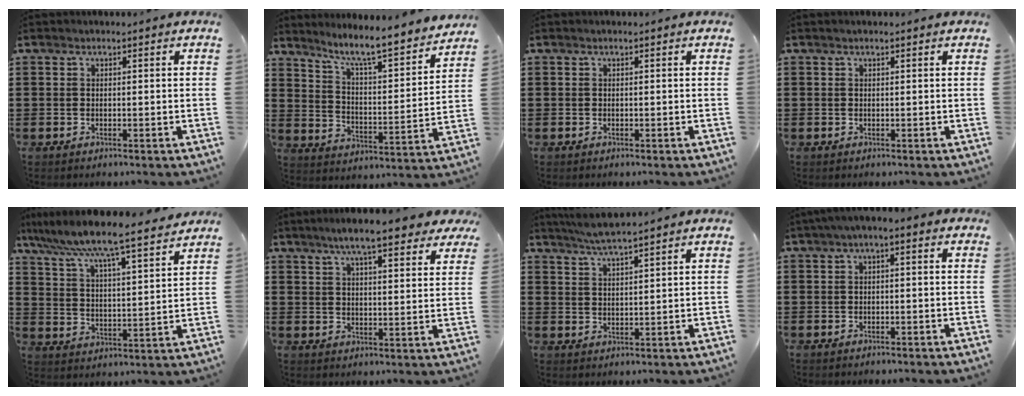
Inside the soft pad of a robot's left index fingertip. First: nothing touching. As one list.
[{"total": 7.2, "force": [6.4, -0.2, 3.2], "torque": [-0.083, -0.054, 0.101]}, {"total": 0.0}, {"total": 0.0}, {"total": 7.0, "force": [6.5, -0.1, 2.6], "torque": [-0.080, -0.043, 0.107]}, {"total": 8.3, "force": [6.7, 1.3, 4.8], "torque": [-0.094, -0.012, 0.116]}, {"total": 3.8, "force": [3.4, -0.3, 1.6], "torque": [-0.039, -0.008, 0.062]}, {"total": 2.4, "force": [-2.0, 0.3, 1.3], "torque": [-0.028, -0.002, -0.045]}]